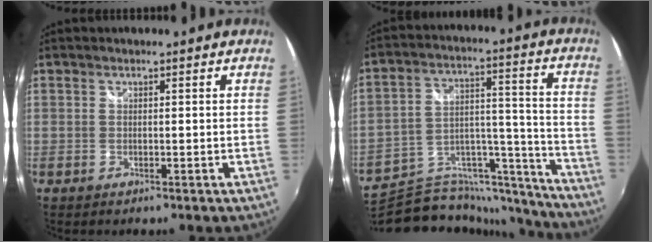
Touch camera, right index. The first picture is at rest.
{"total": 23.7, "force": [-20.6, 9.0, 7.5], "torque": [-0.126, 0.054, -0.297]}